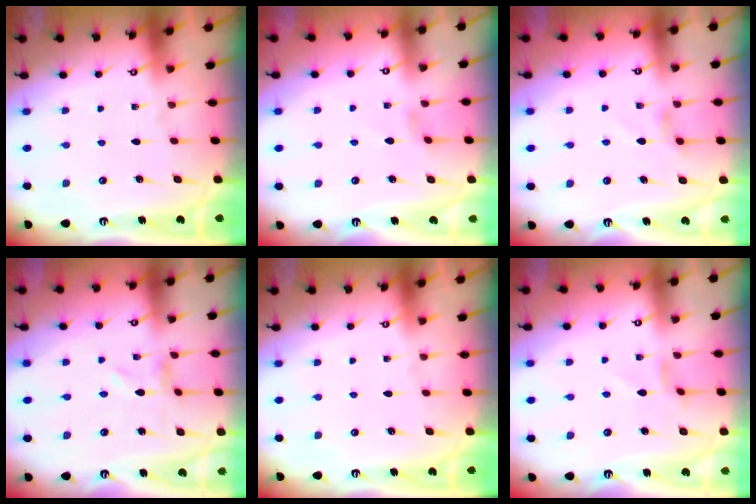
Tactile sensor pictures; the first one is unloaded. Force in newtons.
{"total": 0.0}
{"total": 2.7, "press": 2.7, "slide": 0.4}
{"total": 0.0}
{"total": 0.0}
{"total": 1.7, "press": 1.7, "slide": 0.4}